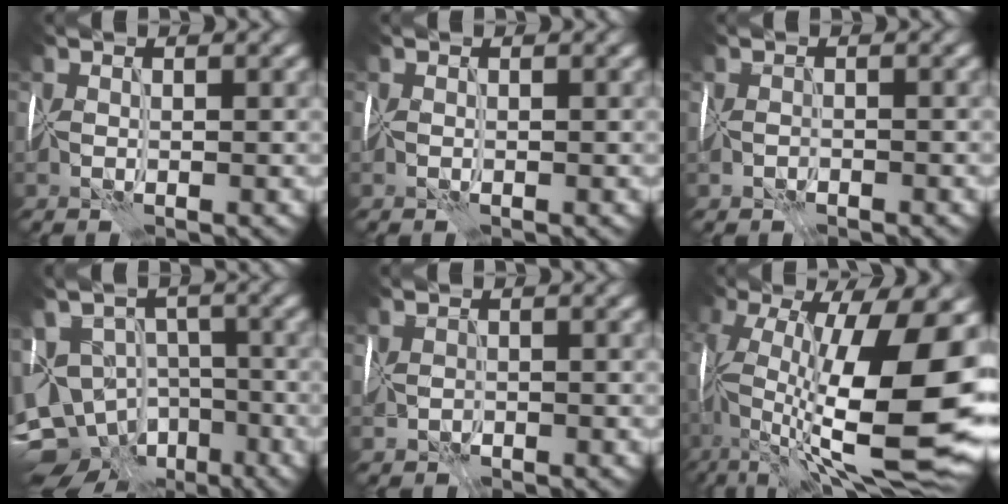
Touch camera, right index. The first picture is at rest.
{"total": 0.0}
{"total": 0.9, "force": [-0.8, 0.1, -0.4], "torque": [0.003, 0.001, -0.017]}
{"total": 8.7, "force": [-3.2, 6.6, 4.7], "torque": [-0.074, -0.010, -0.065]}
{"total": 1.0, "force": [-0.5, 0.8, 0.2], "torque": [-0.008, -0.005, -0.002]}
{"total": 17.6, "force": [-0.2, 7.0, 16.2], "torque": [-0.278, 0.005, 0.004]}